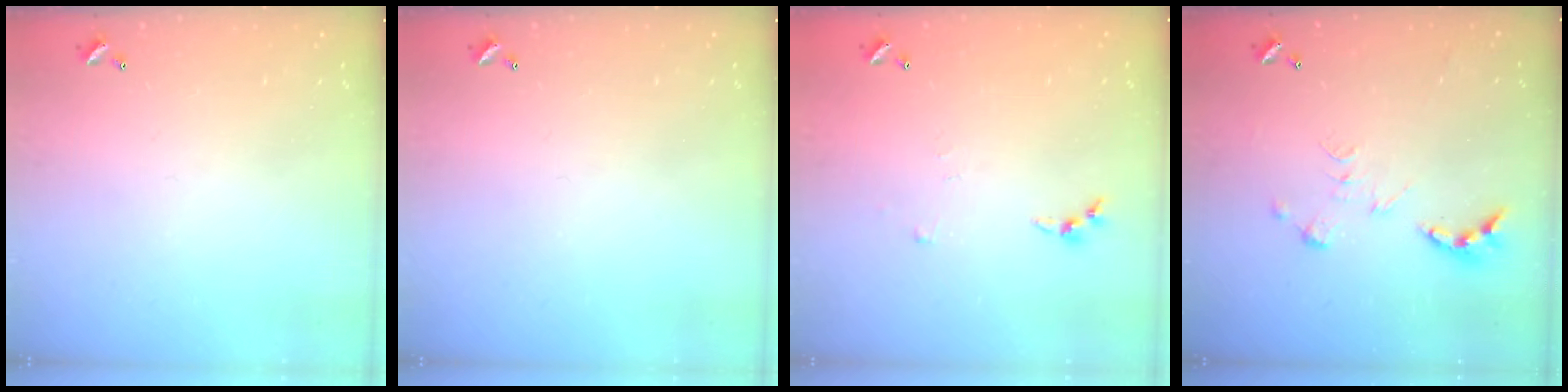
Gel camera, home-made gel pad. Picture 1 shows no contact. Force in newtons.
{"total": 0.0}
{"total": 3.7, "press": 3.7, "slide": 0.5}
{"total": 0.0}